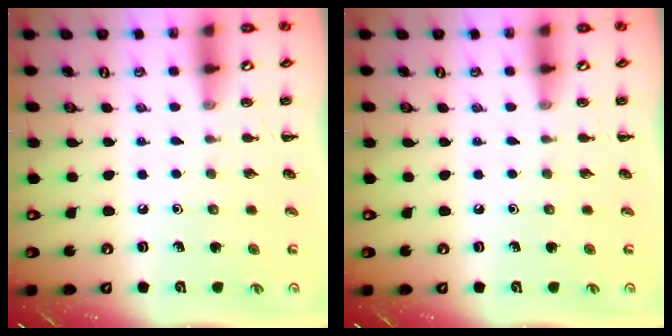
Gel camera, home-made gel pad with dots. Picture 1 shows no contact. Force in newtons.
{"total": 0.0}